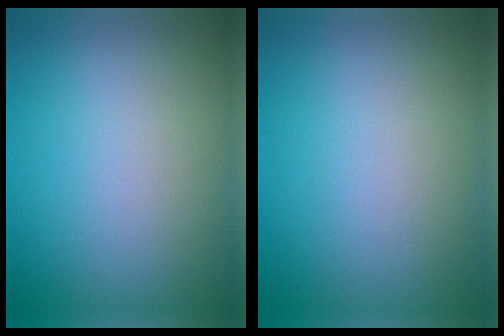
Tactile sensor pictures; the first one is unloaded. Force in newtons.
{"total": 0.0}